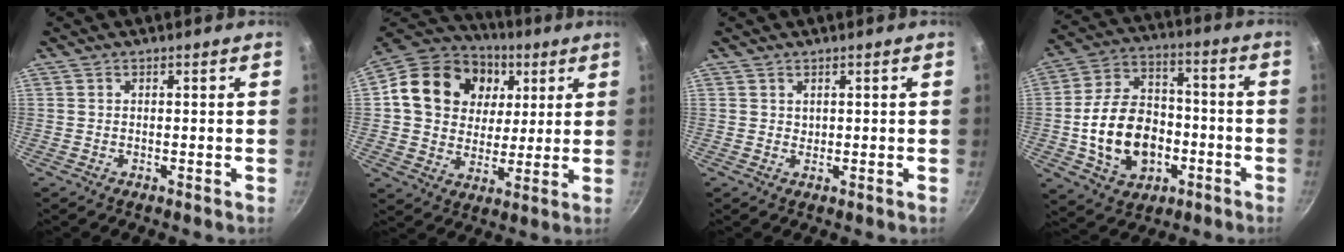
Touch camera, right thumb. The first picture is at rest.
{"total": 20.3, "force": [5.2, 16.5, 10.5], "torque": [-0.168, 0.011, 0.082]}
{"total": 0.8, "force": [0.6, 0.5, 0.2], "torque": [0.001, -0.003, 0.011]}
{"total": 17.7, "force": [-4.1, 12.9, 11.5], "torque": [-0.168, 0.049, -0.059]}